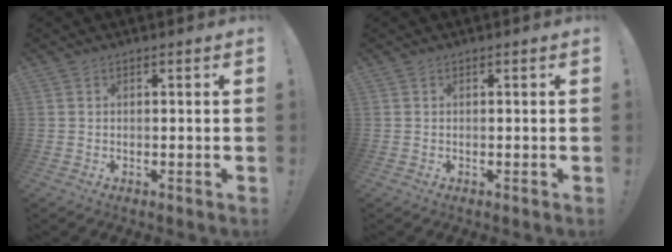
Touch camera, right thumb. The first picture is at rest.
{"total": 0.0}